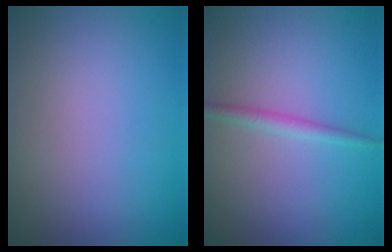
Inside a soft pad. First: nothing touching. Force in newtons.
{"total": 1.4, "press": 1.4, "slide": 0.1}